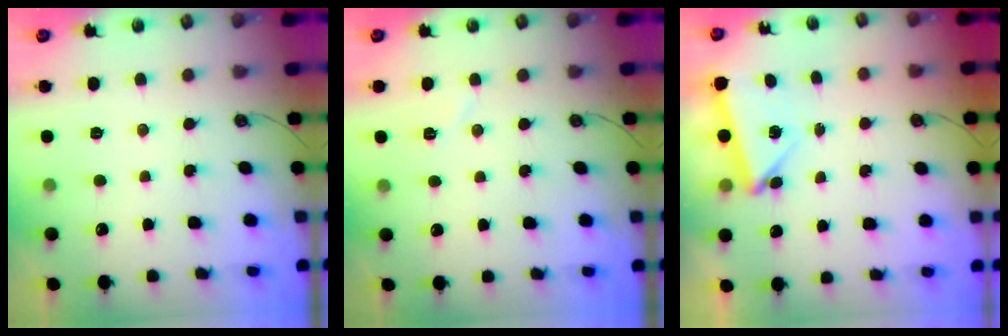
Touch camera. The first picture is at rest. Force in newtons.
{"total": 5.1, "press": 4.2, "slide": 2.9}
{"total": 5.5, "press": 5.3, "slide": 1.2}